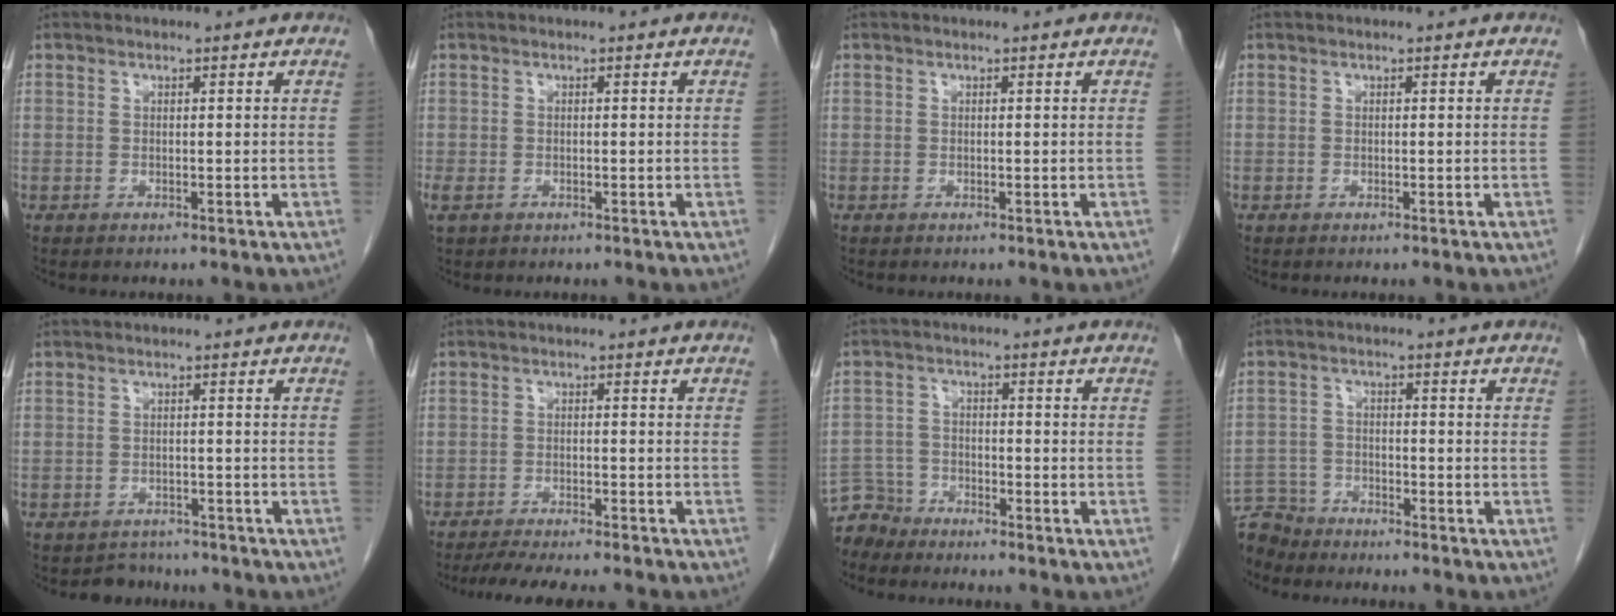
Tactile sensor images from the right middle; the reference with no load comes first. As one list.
[{"total": 1.7, "force": [-0.7, 1.1, 1.1], "torque": [-0.029, -0.004, -0.005]}, {"total": 0.0}, {"total": 0.0}, {"total": 3.0, "force": [-2.6, 1.3, -0.5], "torque": [0.002, 0.004, -0.040]}, {"total": 9.9, "force": [-8.9, 0.7, 4.5], "torque": [-0.061, -0.012, -0.129]}, {"total": 4.3, "force": [-4.0, 1.1, -0.8], "torque": [0.015, -0.004, -0.079]}, {"total": 6.3, "force": [-6.1, 1.8, -0.3], "torque": [0.009, -0.002, -0.116]}]